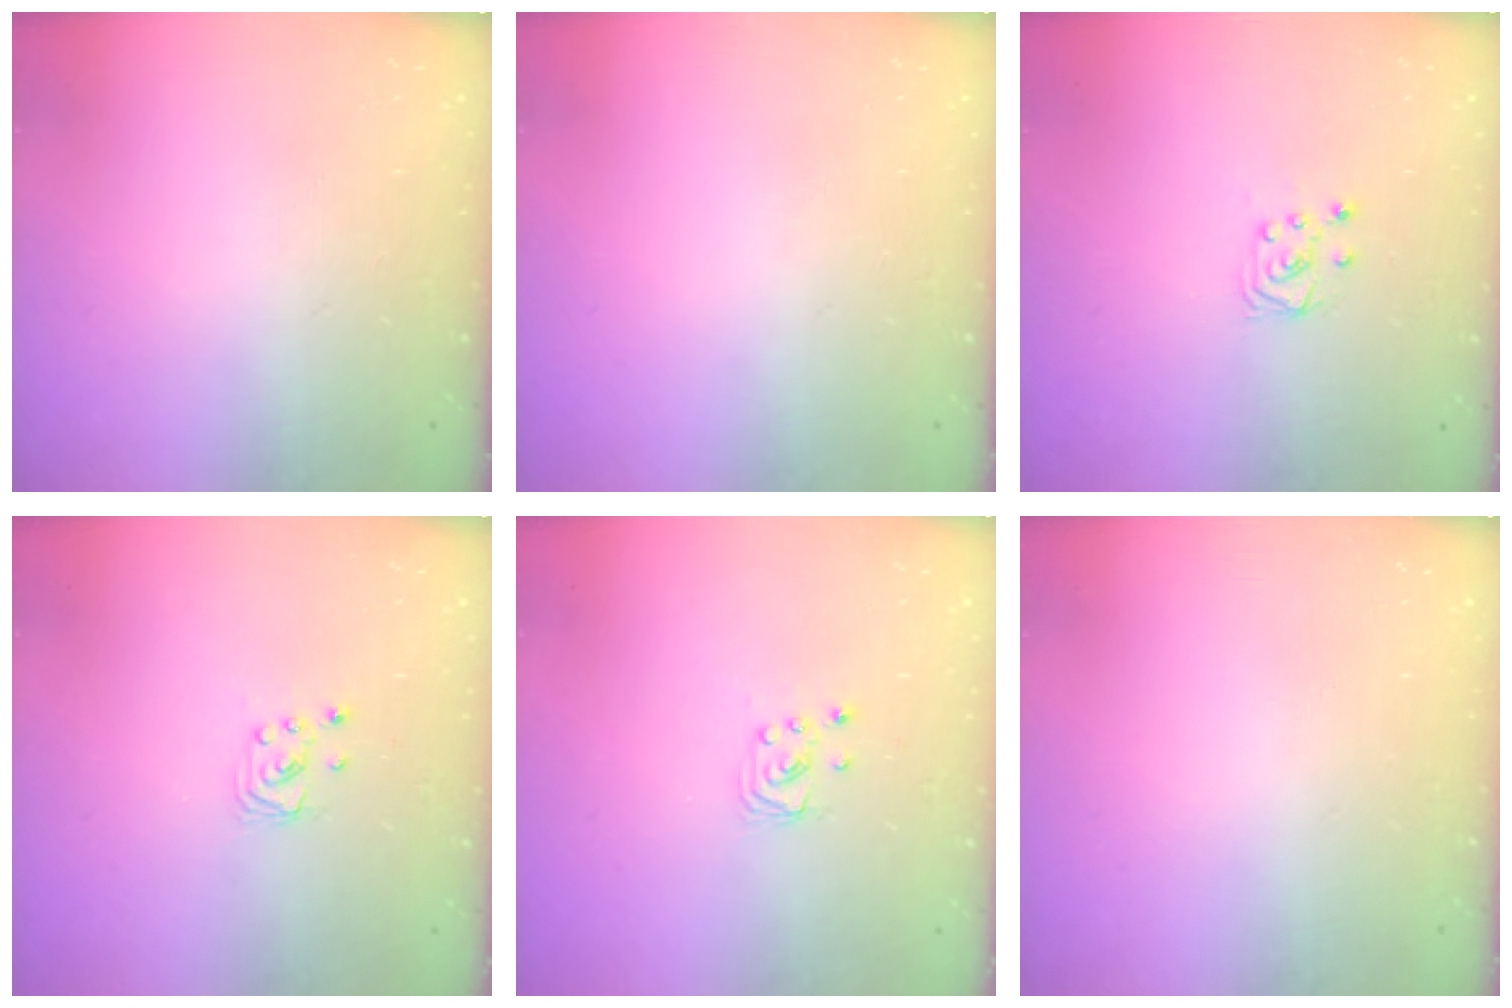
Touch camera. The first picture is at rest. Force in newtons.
{"total": 0.0}
{"total": 4.5, "press": 4.5, "slide": 0.5}
{"total": 2.2, "press": 2.2, "slide": 0.2}
{"total": 2.2, "press": 2.2, "slide": 0.2}
{"total": 0.0}